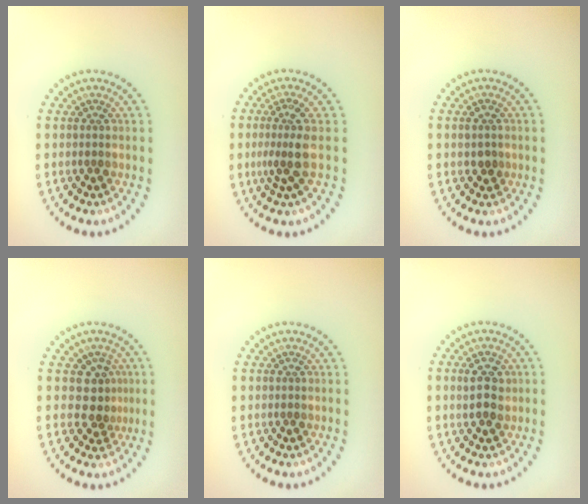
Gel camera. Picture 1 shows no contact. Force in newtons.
{"total": 2.8, "press": 2.0, "slide": 1.9}
{"total": 1.1, "press": 1.1, "slide": 0.1}
{"total": 2.5, "press": 1.9, "slide": 1.6}
{"total": 0.0}
{"total": 2.6, "press": 2.5, "slide": 0.4}